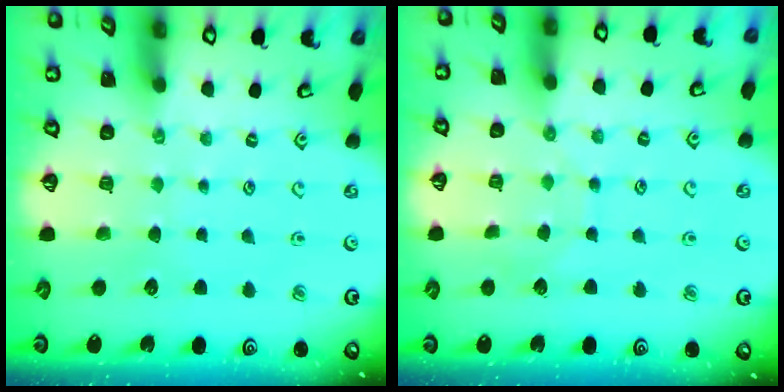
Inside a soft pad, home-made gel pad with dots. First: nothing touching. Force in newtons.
{"total": 3.8, "press": 3.8, "slide": 0.2}